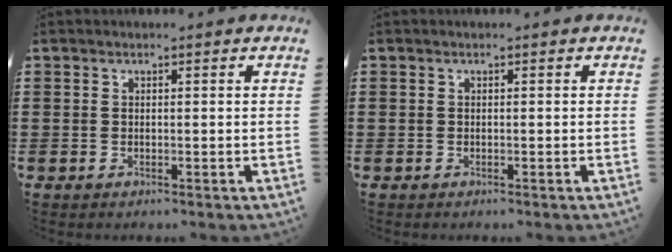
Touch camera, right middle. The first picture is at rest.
{"total": 0.0}